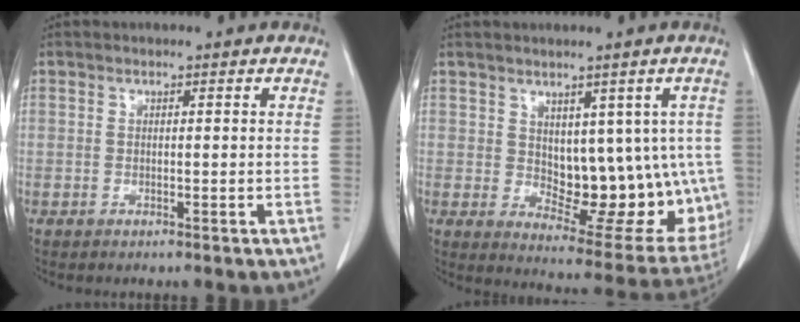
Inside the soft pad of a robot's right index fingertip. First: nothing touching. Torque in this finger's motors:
{"motor_torque": [0.33, 0.14, 0.20, 0.03]}